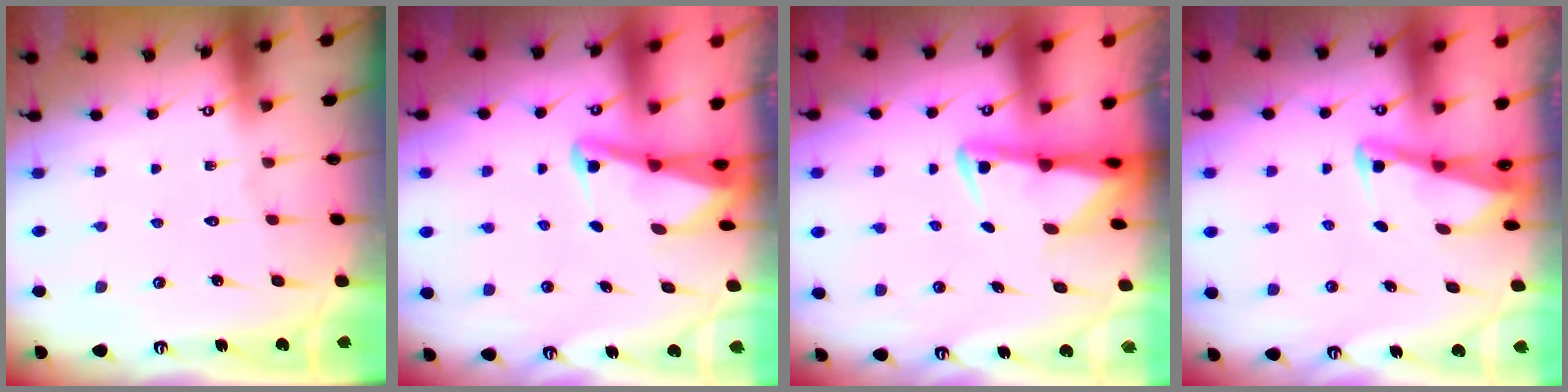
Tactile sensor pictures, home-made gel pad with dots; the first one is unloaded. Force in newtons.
{"total": 2.7, "press": 2.6, "slide": 0.6}
{"total": 3.3, "press": 3.2, "slide": 0.7}
{"total": 2.9, "press": 2.9, "slide": 0.4}